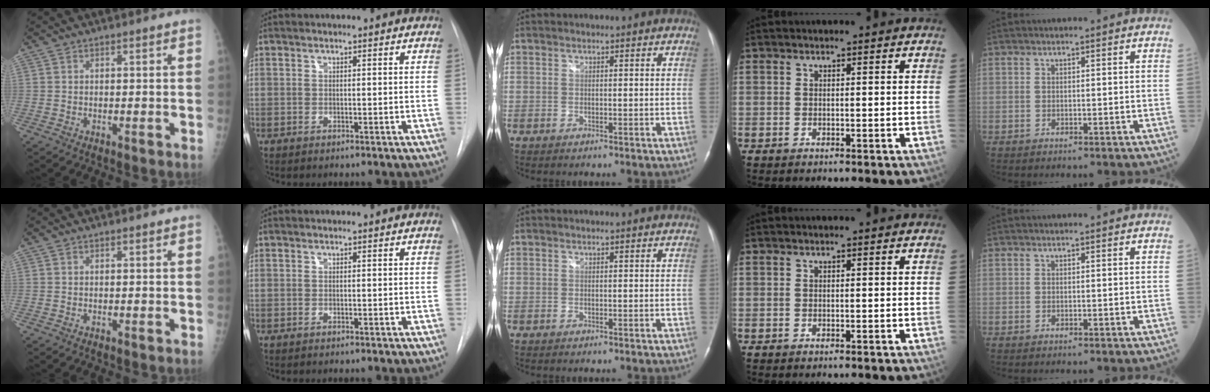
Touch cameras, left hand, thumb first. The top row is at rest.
{}